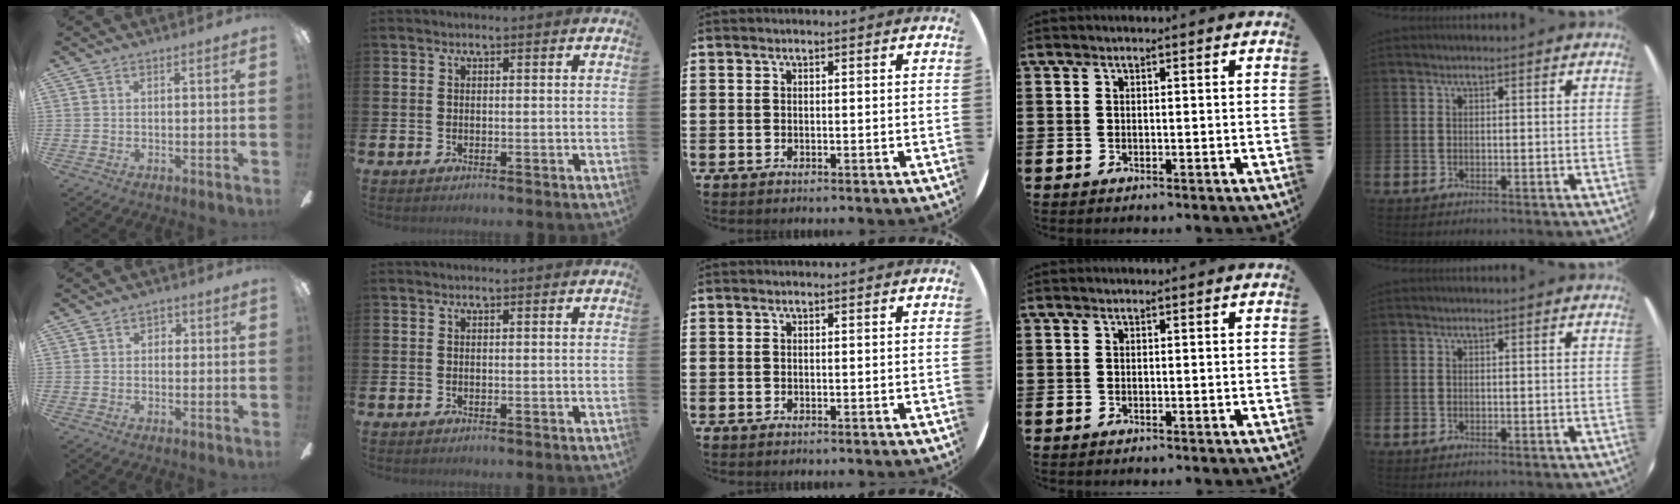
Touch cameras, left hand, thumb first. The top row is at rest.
{"thumb": {"total": 2.1, "force": [-0.1, 1.7, 1.2], "torque": [-0.014, 0.008, -0.006]}}